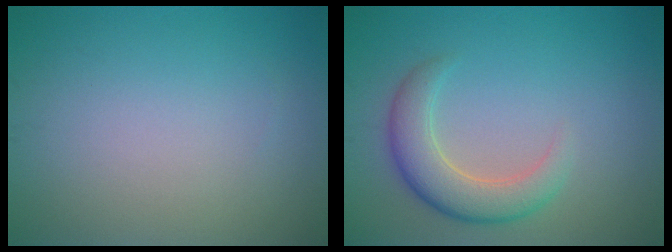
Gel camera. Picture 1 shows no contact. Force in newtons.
{"total": 4.4, "press": 4.4, "slide": 0.3}